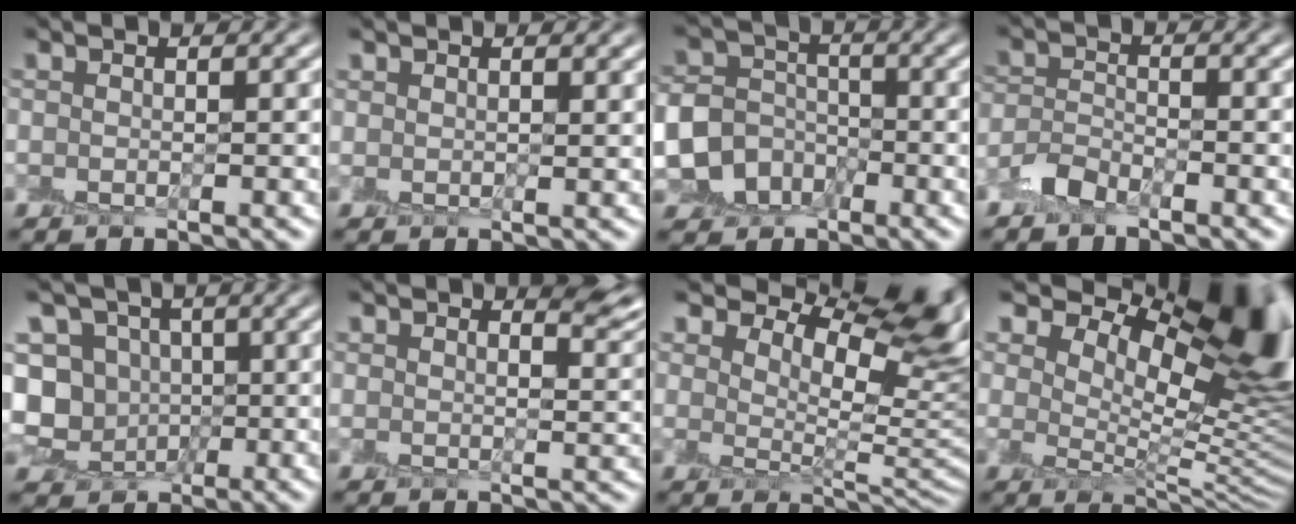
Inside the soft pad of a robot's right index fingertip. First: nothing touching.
{"total": 1.1, "force": [1.0, 0.2, 0.3], "torque": [-0.001, -0.002, 0.014]}
{"total": 7.4, "force": [-2.8, 6.4, 2.3], "torque": [-0.035, 0.000, -0.076]}
{"total": 2.2, "force": [-1.9, 0.9, 0.5], "torque": [-0.010, 0.009, -0.040]}
{"total": 7.9, "force": [-0.1, 7.2, 3.3], "torque": [-0.055, 0.015, -0.032]}
{"total": 5.4, "force": [4.0, 1.9, 3.2], "torque": [-0.011, 0.025, 0.037]}
{"total": 12.3, "force": [9.0, 3.7, 7.4], "torque": [-0.104, 0.019, 0.135]}
{"total": 12.9, "force": [7.8, 5.0, 9.0], "torque": [-0.113, 0.011, 0.128]}